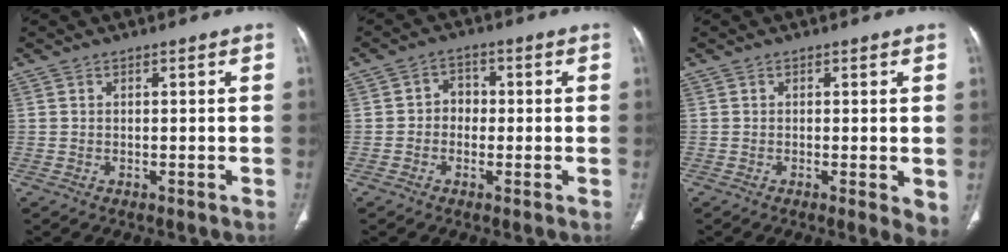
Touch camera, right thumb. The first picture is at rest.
{"total": 3.8, "force": [-0.4, 3.3, 1.8], "torque": [-0.002, 0.016, -0.015]}
{"total": 3.9, "force": [-0.4, 1.0, 3.7], "torque": [-0.050, -0.011, -0.009]}